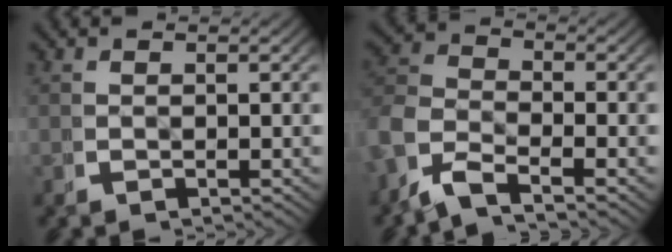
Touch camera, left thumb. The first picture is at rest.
{"total": 5.3, "force": [-1.6, 3.6, 3.5], "torque": [-0.076, -0.009, -0.039]}